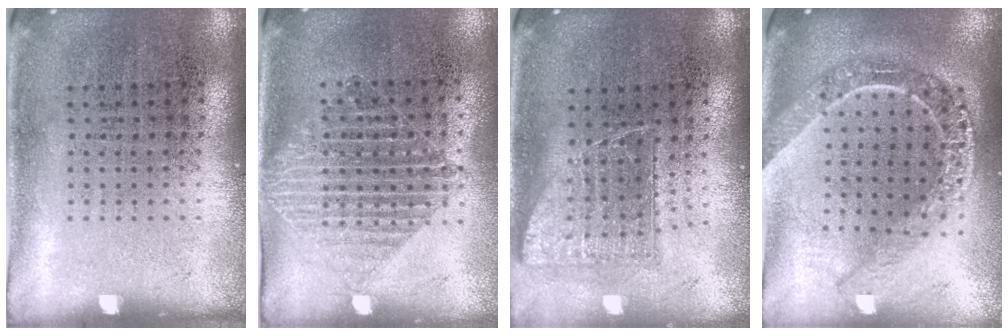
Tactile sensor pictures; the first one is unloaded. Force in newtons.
{"total": 1.5, "press": 1.3, "slide": 0.8}
{"total": 1.1, "press": 0.9, "slide": 0.6}
{"total": 2.1, "press": 1.9, "slide": 1.0}